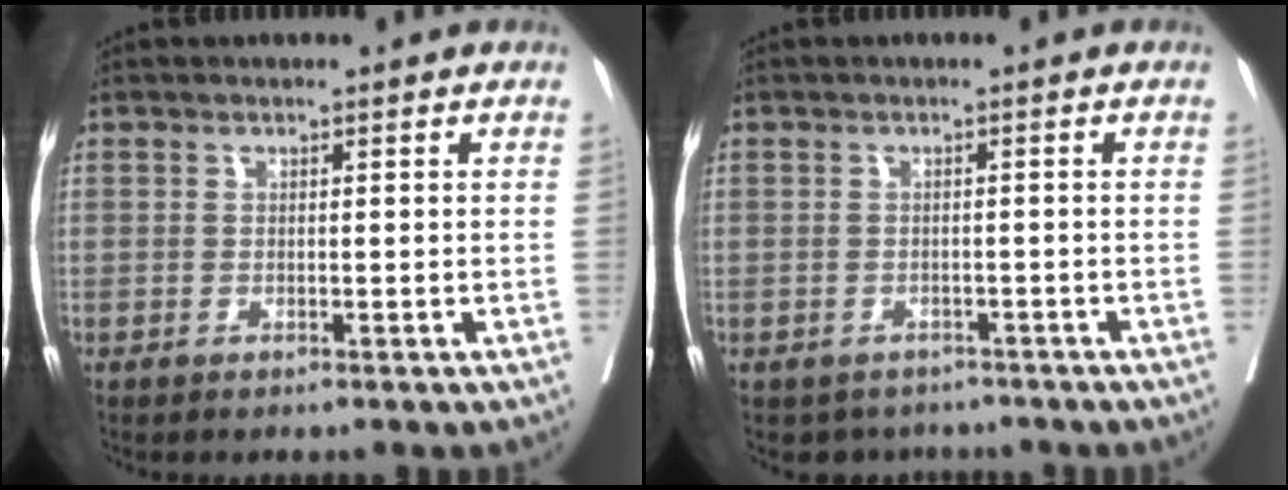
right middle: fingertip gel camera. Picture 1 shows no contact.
{"total": 3.9, "force": [-3.2, 2.1, 0.0], "torque": [0.006, 0.008, -0.042]}